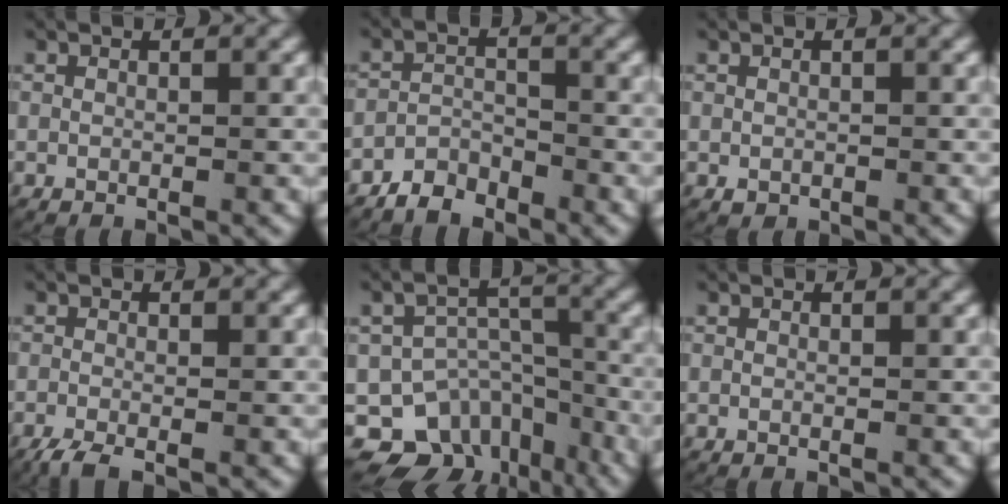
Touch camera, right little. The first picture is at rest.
{"total": 2.9, "force": [-2.5, 1.2, 0.7], "torque": [-0.012, -0.005, -0.047]}
{"total": 0.6, "force": [-0.3, 0.5, 0.2], "torque": [-0.004, -0.006, -0.002]}
{"total": 2.3, "force": [-1.8, 0.8, 1.3], "torque": [-0.030, -0.010, -0.027]}
{"total": 14.7, "force": [-6.3, 12.1, 5.5], "torque": [-0.101, -0.046, -0.105]}
{"total": 0.0}